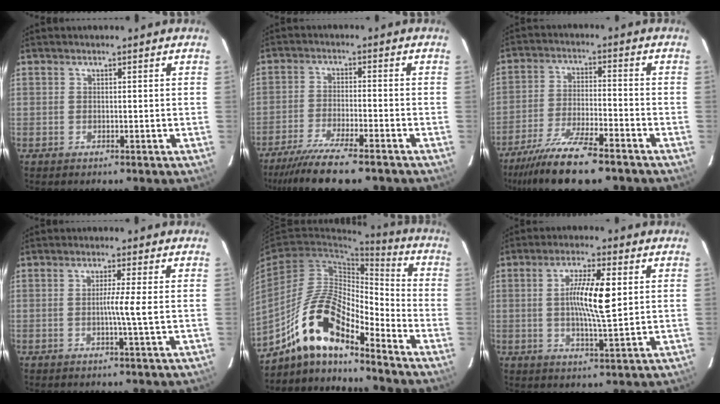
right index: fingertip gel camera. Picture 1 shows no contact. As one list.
[{"total": 11.5, "force": [-9.6, 0.5, 6.4], "torque": [-0.098, -0.028, -0.153]}, {"total": 12.1, "force": [-9.4, 1.2, 7.4], "torque": [-0.130, -0.028, -0.162]}, {"total": 3.1, "force": [-0.3, -1.2, 2.9], "torque": [-0.049, -0.003, -0.007]}, {"total": 13.3, "force": [-10.0, 3.3, 8.3], "torque": [-0.159, 0.028, -0.180]}, {"total": 8.7, "force": [1.3, 0.7, 8.6], "torque": [-0.157, -0.001, 0.021]}]